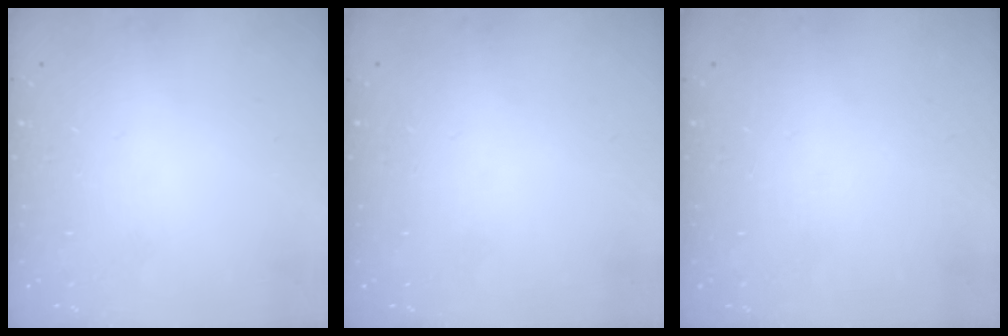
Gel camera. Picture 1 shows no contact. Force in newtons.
{"total": 0.0}
{"total": 0.0}